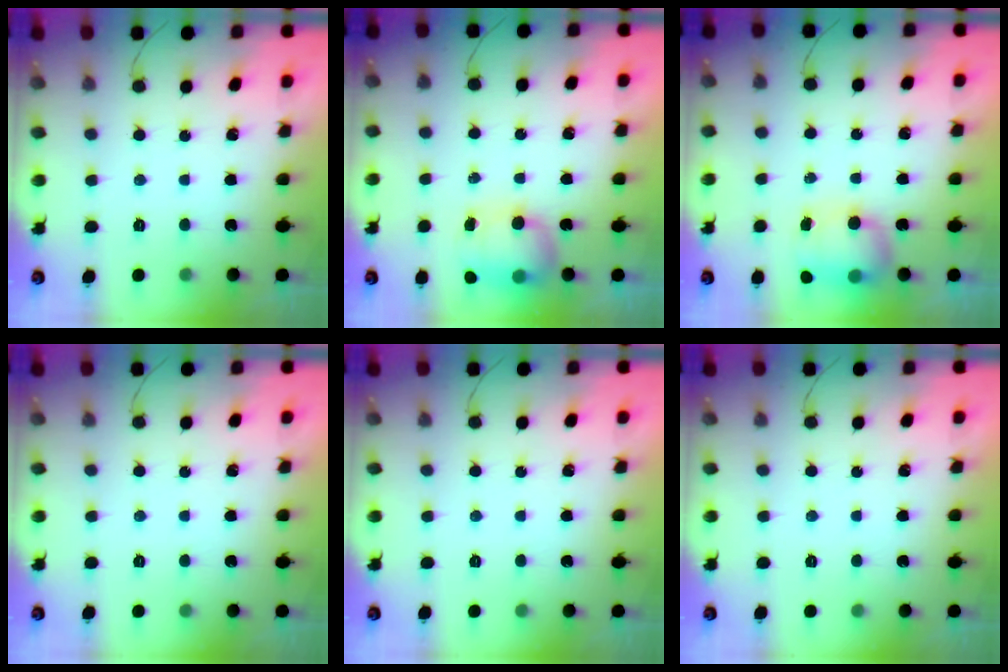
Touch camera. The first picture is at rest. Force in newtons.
{"total": 11.5, "press": 8.8, "slide": 7.4}
{"total": 7.5, "press": 7.5, "slide": 0.8}
{"total": 0.0}
{"total": 0.0}
{"total": 0.0}